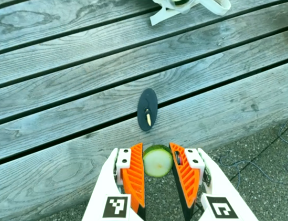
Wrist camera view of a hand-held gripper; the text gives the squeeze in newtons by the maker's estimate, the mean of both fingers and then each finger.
{"total": 10.4, "left": 10.6, "right": 10.2}